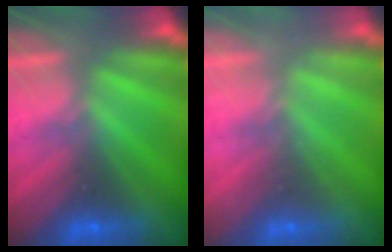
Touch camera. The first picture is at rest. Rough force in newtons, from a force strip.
{"total": 2.2}